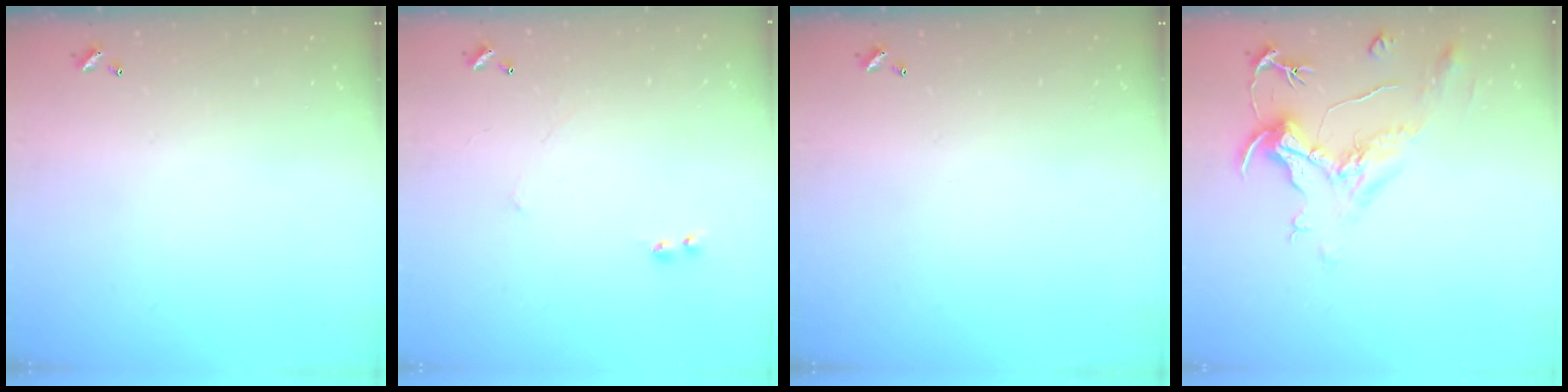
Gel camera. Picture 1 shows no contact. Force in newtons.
{"total": 2.3, "press": 2.3, "slide": 0.3}
{"total": 0.0}
{"total": 2.0, "press": 1.5, "slide": 1.3}